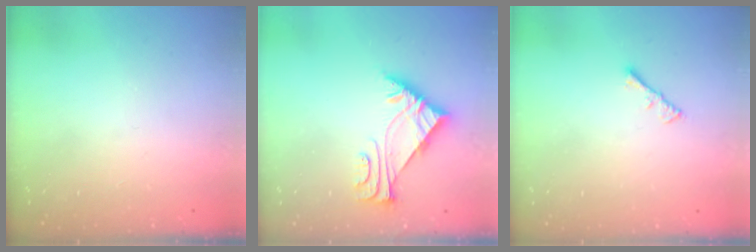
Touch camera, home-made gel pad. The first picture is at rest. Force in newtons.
{"total": 6.0, "press": 5.9, "slide": 0.8}
{"total": 1.3, "press": 1.2, "slide": 0.4}